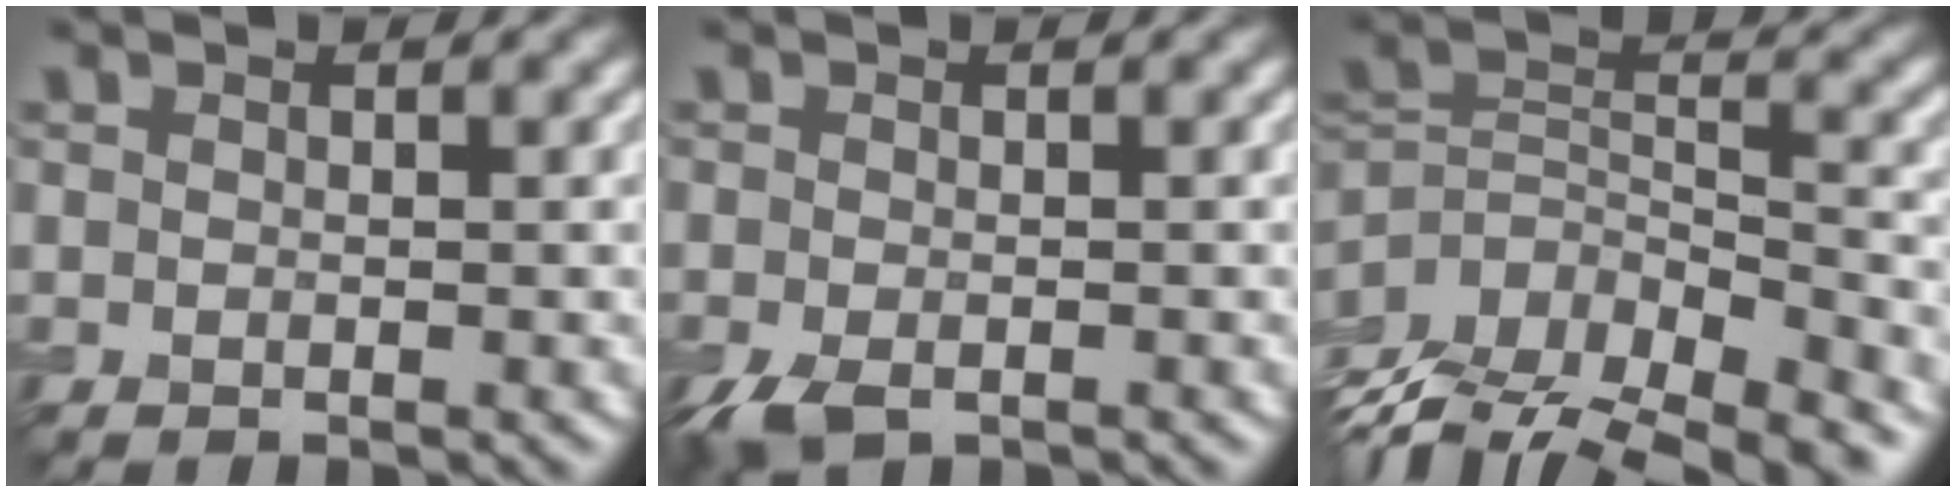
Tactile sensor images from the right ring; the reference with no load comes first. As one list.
[{"total": 2.8, "force": [-2.1, 0.8, 1.7], "torque": [-0.039, -0.008, -0.039]}, {"total": 12.1, "force": [-9.1, 5.8, 5.5], "torque": [-0.114, 0.019, -0.121]}]